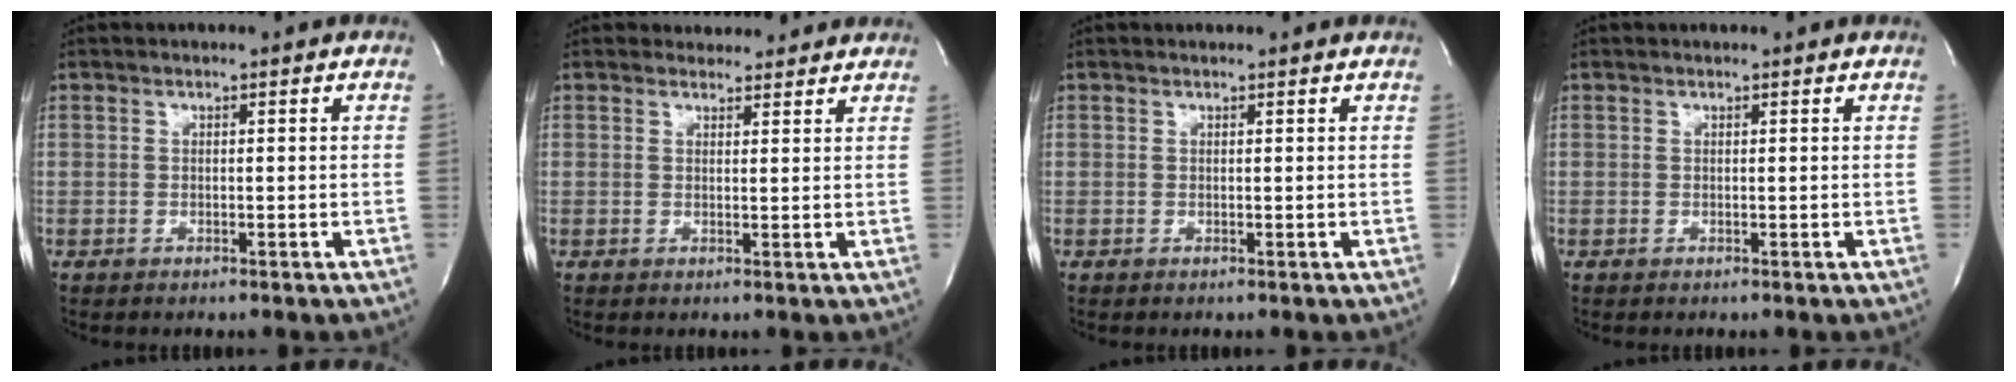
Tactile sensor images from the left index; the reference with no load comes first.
{"total": 4.5, "force": [4.2, 1.6, 0.3], "torque": [-0.001, 0.006, 0.045]}
{"total": 2.7, "force": [2.6, 0.3, 0.6], "torque": [-0.013, 0.016, 0.025]}
{"total": 1.6, "force": [1.6, 0.1, 0.3], "torque": [-0.012, 0.012, 0.016]}